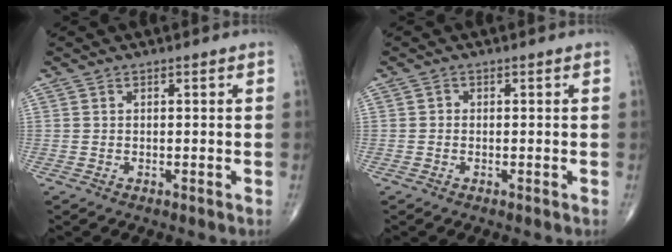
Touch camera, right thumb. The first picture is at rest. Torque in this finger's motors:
{"motor_torque": [-0.44, -0.10, 0.25, 0.11, 0.02]}